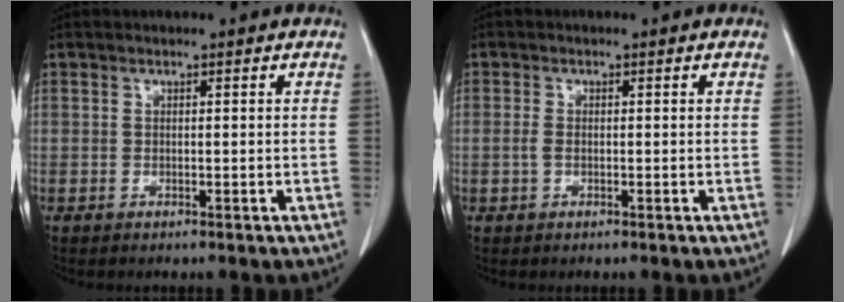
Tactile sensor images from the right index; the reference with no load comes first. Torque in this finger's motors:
{"motor_torque": [-0.09, 0.07, 0.04, 0.02]}